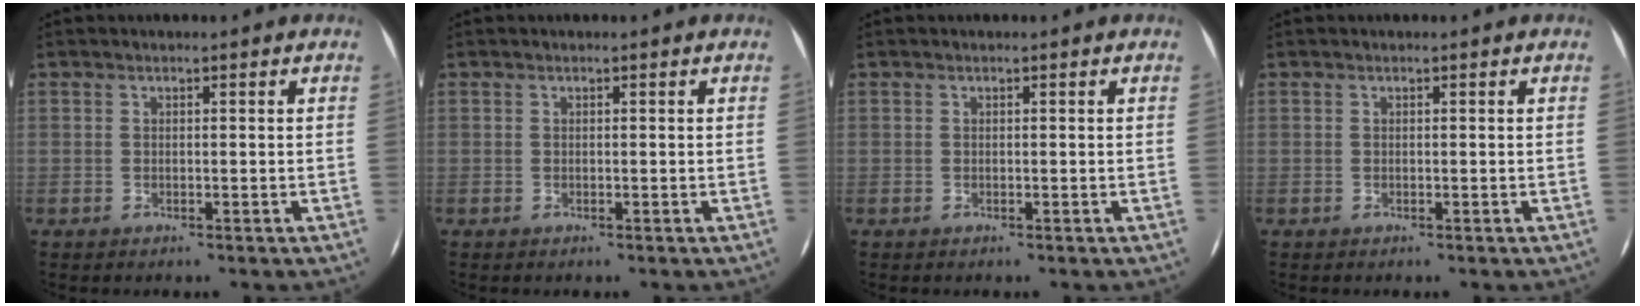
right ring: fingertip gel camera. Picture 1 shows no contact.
{"total": 0.0}
{"total": 0.0}
{"total": 0.0}